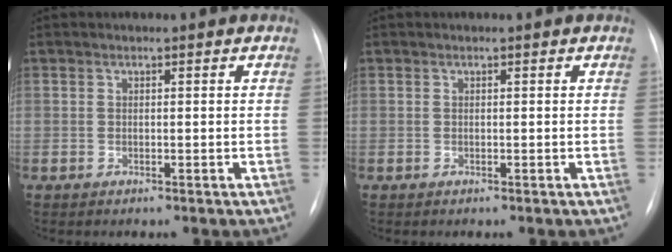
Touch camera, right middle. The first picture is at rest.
{"total": 0.0}